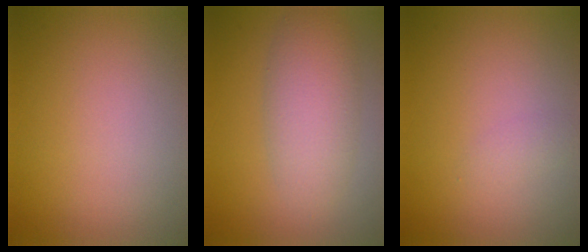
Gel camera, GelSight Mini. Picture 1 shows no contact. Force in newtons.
{"total": 4.5, "press": 4.5, "slide": 0.2}
{"total": 0.8, "press": 0.8, "slide": 0.0}